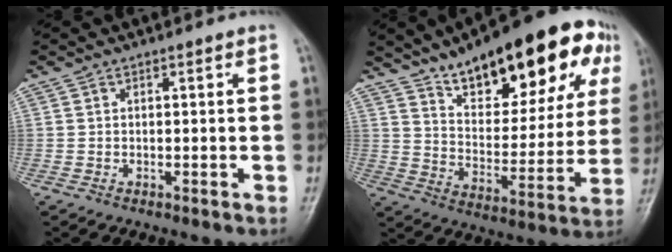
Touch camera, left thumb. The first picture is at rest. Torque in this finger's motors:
{"motor_torque": [0.35, 0.40, 1.53, -1.24, 0.14]}